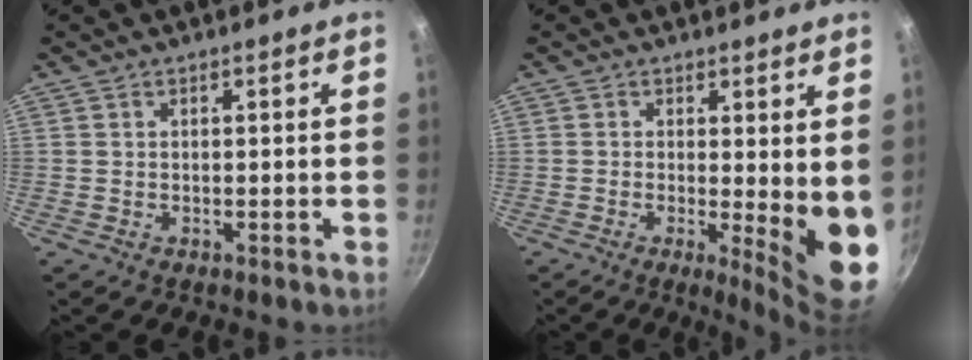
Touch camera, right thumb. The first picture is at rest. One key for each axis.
{"total": 9.5, "fx": -0.1, "fy": 2.3, "fz": 9.2, "tx": -0.111, "ty": -0.028, "tz": 0.001}